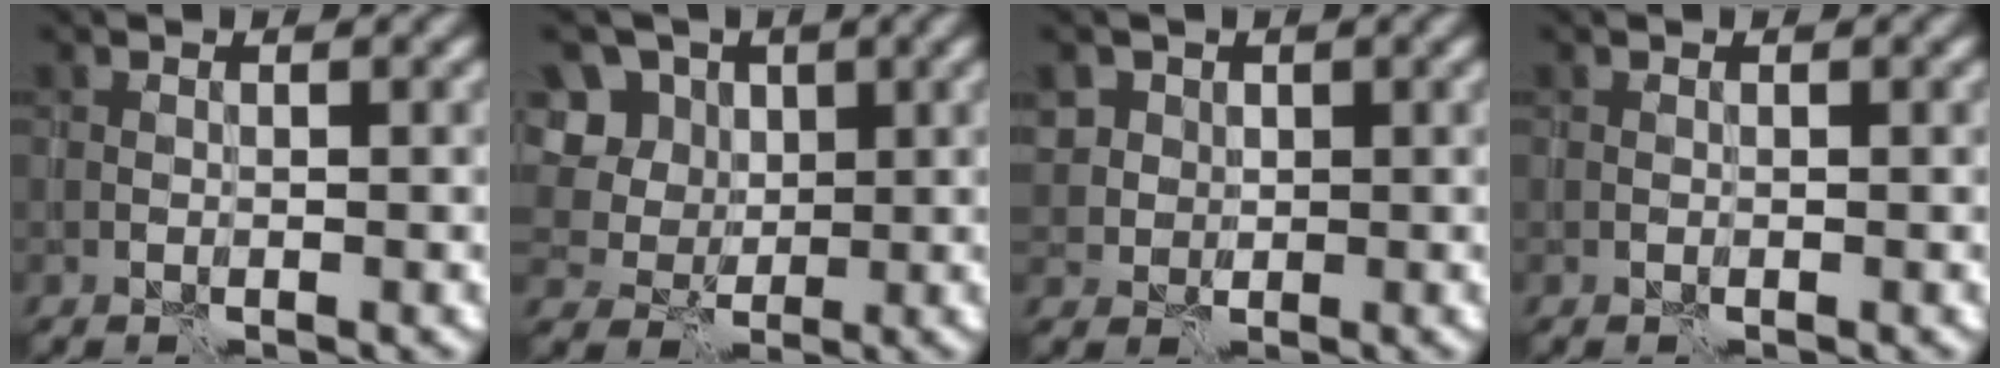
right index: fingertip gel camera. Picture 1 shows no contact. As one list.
[{"total": 10.8, "force": [4.6, 8.7, 4.6], "torque": [-0.105, 0.030, 0.066]}, {"total": 2.7, "force": [1.1, 2.4, 0.5], "torque": [-0.018, -0.002, 0.037]}, {"total": 0.0}]